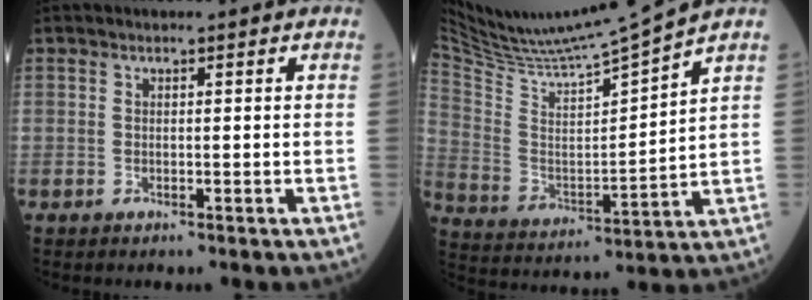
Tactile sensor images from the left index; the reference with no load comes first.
{"total": 16.8, "force": [15.5, -2.3, 6.1], "torque": [-0.127, -0.034, 0.275]}